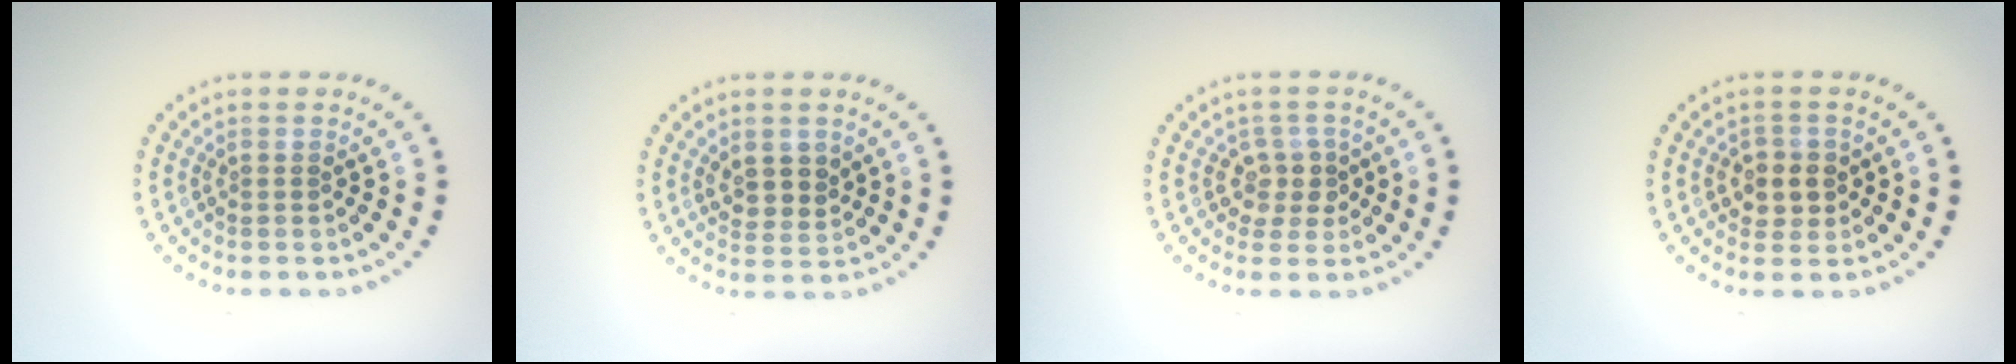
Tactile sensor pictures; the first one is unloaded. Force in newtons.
{"total": 2.5, "press": 2.4, "slide": 0.9}
{"total": 2.2, "press": 1.9, "slide": 1.2}
{"total": 2.5, "press": 2.3, "slide": 0.9}